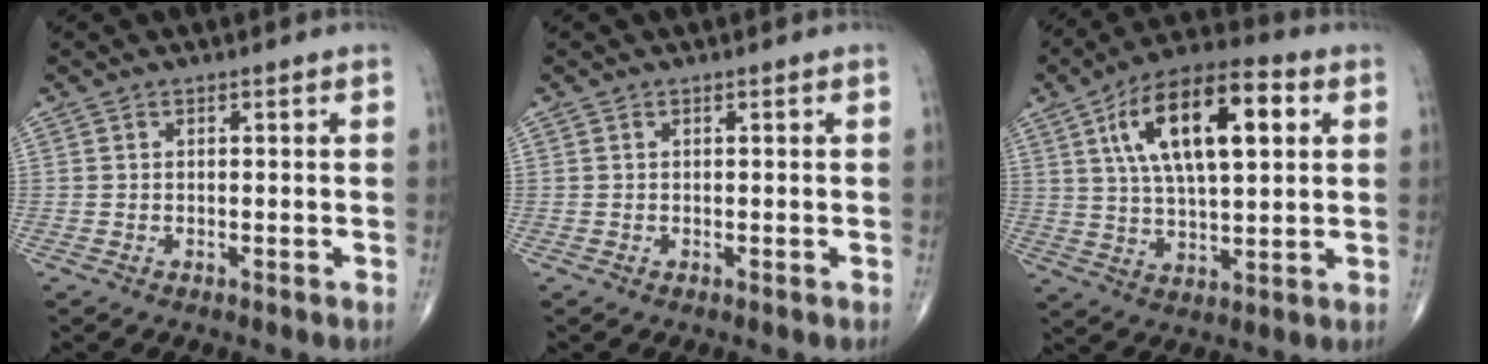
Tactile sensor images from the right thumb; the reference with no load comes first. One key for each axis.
{"total": 0.0}
{"total": 18.6, "fx": 5.7, "fy": 7.7, "fz": 15.9, "tx": -0.260, "ty": 0.007, "tz": 0.091}